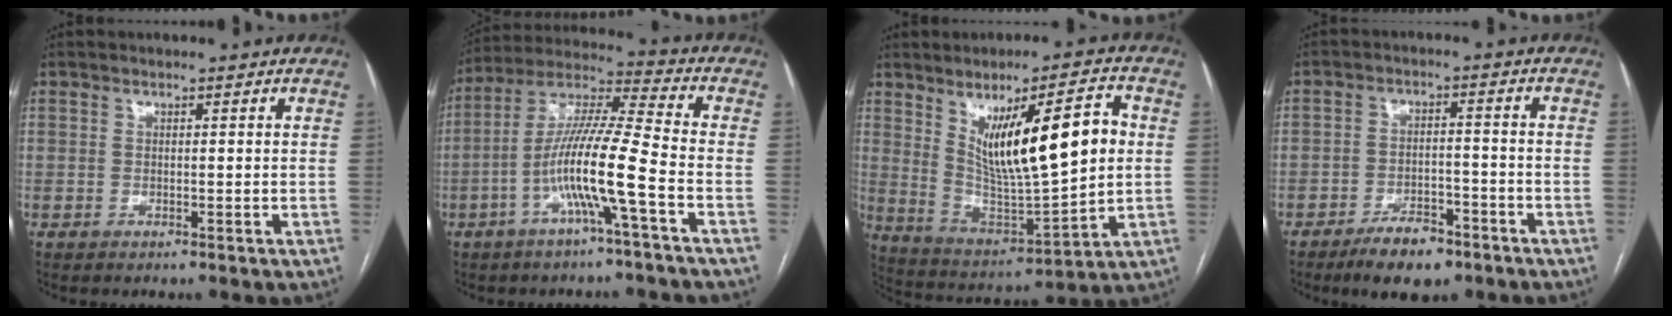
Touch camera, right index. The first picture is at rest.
{"total": 12.5, "force": [-4.5, -0.5, 11.6], "torque": [-0.227, 0.012, -0.090]}
{"total": 16.9, "force": [3.9, 2.8, 16.2], "torque": [-0.273, 0.000, 0.079]}
{"total": 7.3, "force": [-5.3, 2.9, 4.2], "torque": [-0.072, 0.000, -0.086]}